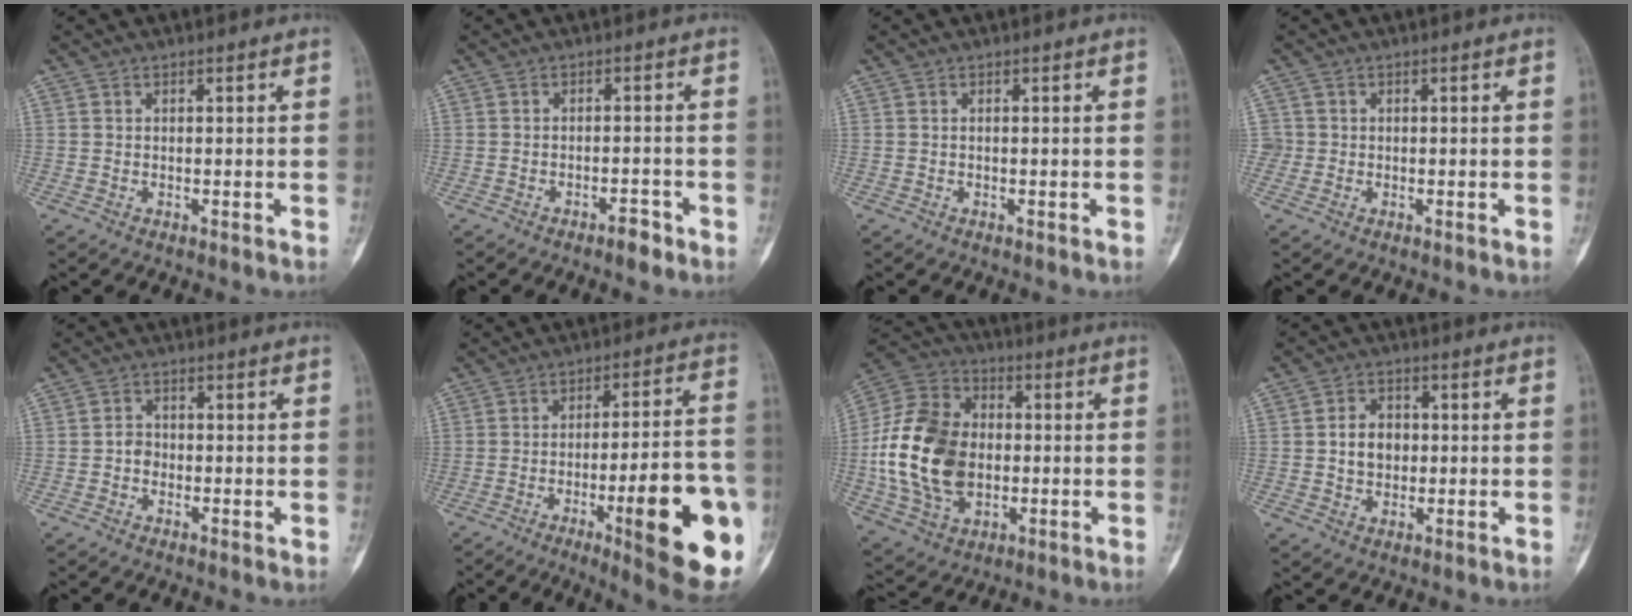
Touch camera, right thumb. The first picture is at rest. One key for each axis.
{"total": 2.5, "fx": -1.9, "fy": 0.9, "fz": 1.4, "tx": -0.017, "ty": 0.015, "tz": -0.030}
{"total": 0.0}
{"total": 1.9, "fx": -0.2, "fy": 1.9, "fz": 0.0, "tx": 0.014, "ty": 0.007, "tz": -0.006}
{"total": 2.4, "fx": -0.5, "fy": 2.0, "fz": 1.3, "tx": -0.003, "ty": 0.008, "tz": -0.019}
{"total": 21.4, "fx": -7.3, "fy": 4.5, "fz": 19.6, "tx": -0.222, "ty": 0.015, "tz": -0.092}
{"total": 21.2, "fx": -1.3, "fy": 15.4, "fz": 14.6, "tx": -0.266, "ty": 0.015, "tz": -0.017}
{"total": 6.1, "fx": 0.1, "fy": 4.8, "fz": 3.8, "tx": -0.044, "ty": 0.010, "tz": 0.001}